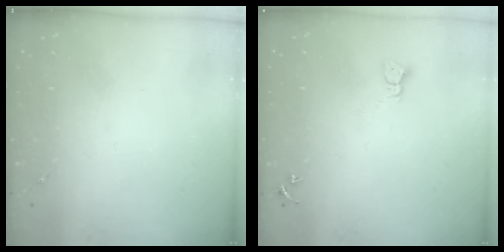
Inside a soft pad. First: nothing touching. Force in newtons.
{"total": 2.3, "press": 2.3, "slide": 0.3}